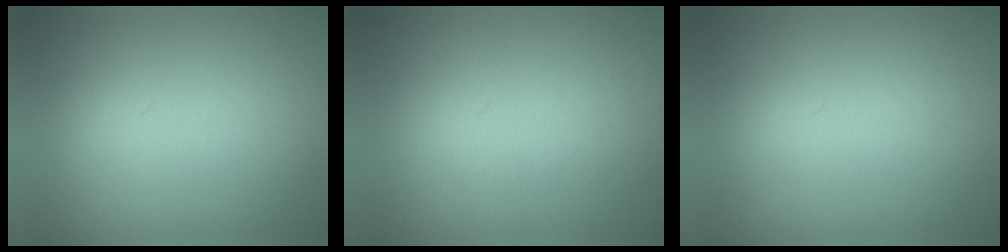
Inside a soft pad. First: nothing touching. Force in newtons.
{"total": 4.4}
{"total": 4.2}